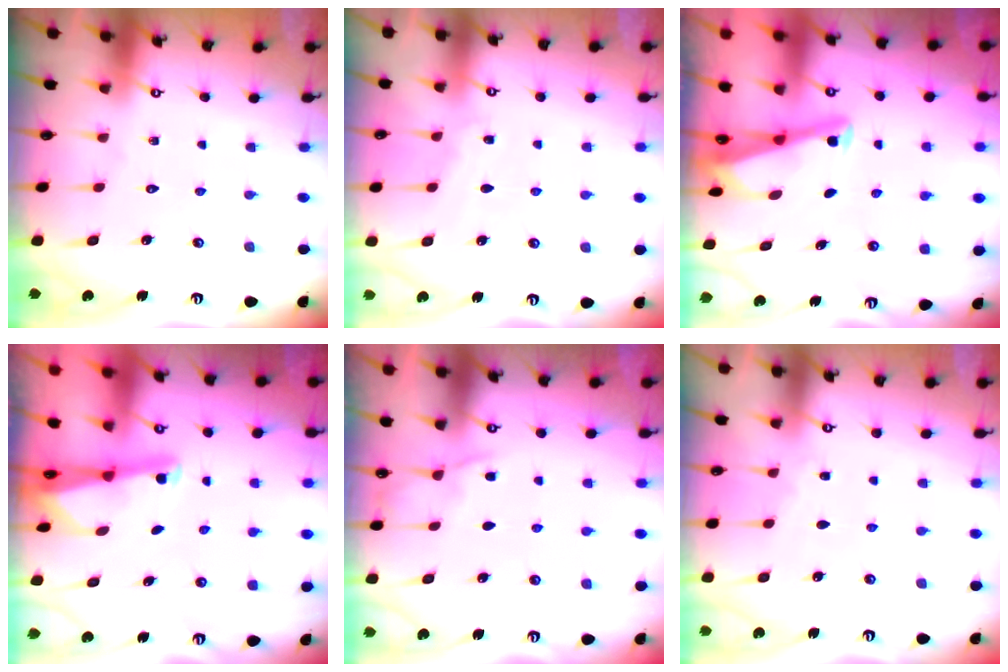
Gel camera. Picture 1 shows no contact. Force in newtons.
{"total": 3.7, "press": 3.7, "slide": 0.4}
{"total": 2.7, "press": 2.7, "slide": 0.3}
{"total": 1.8, "press": 1.7, "slide": 0.3}
{"total": 3.6, "press": 3.5, "slide": 0.5}
{"total": 2.7, "press": 2.7, "slide": 0.4}